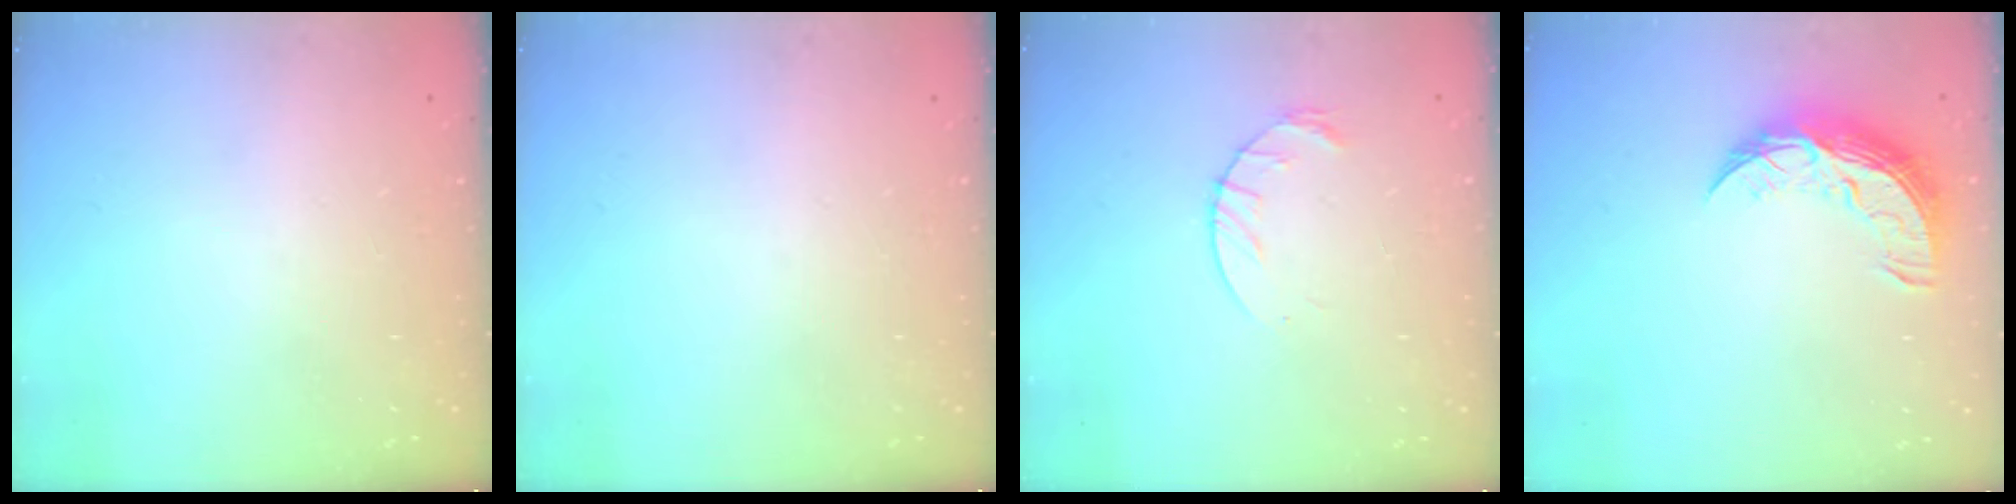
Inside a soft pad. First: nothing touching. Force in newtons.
{"total": 0.0}
{"total": 6.0, "press": 6.0, "slide": 0.8}
{"total": 10.7, "press": 10.6, "slide": 0.6}